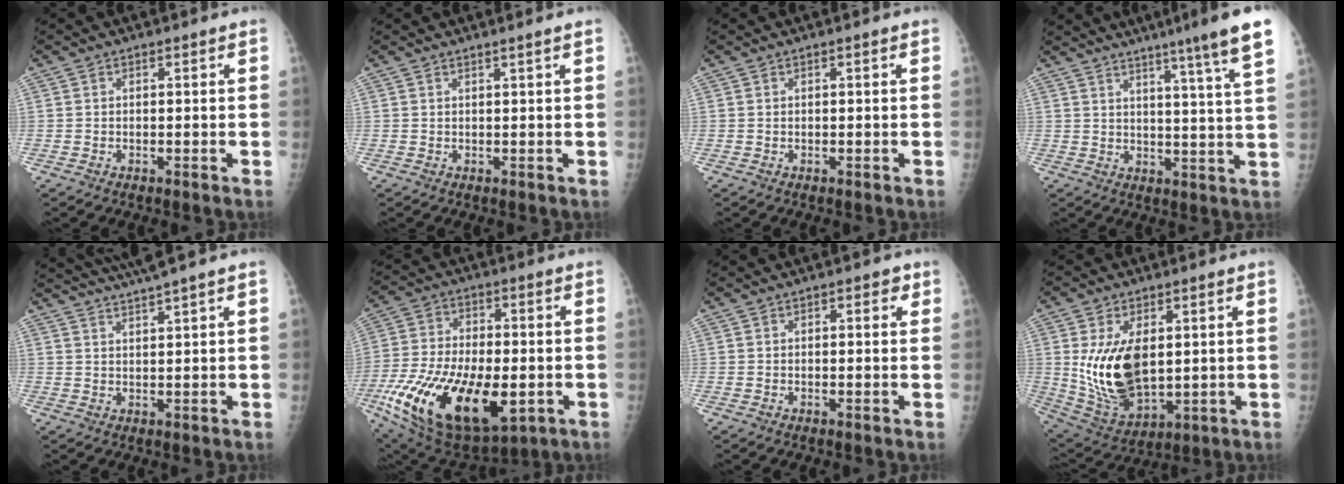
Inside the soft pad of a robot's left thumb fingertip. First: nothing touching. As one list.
[{"total": 1.0, "force": [0.6, -0.4, 0.6], "torque": [-0.023, -0.009, 0.017]}, {"total": 0.0}, {"total": 13.6, "force": [9.8, -0.9, 9.4], "torque": [-0.129, -0.048, 0.114]}, {"total": 6.3, "force": [5.3, -1.2, 3.3], "torque": [-0.055, -0.006, 0.096]}, {"total": 26.1, "force": [-7.7, 13.1, 21.2], "torque": [-0.430, -0.025, -0.116]}, {"total": 2.1, "force": [1.0, 1.0, 1.6], "torque": [-0.011, 0.000, 0.009]}, {"total": 15.0, "force": [1.9, 8.7, 12.1], "torque": [-0.205, -0.020, 0.056]}]